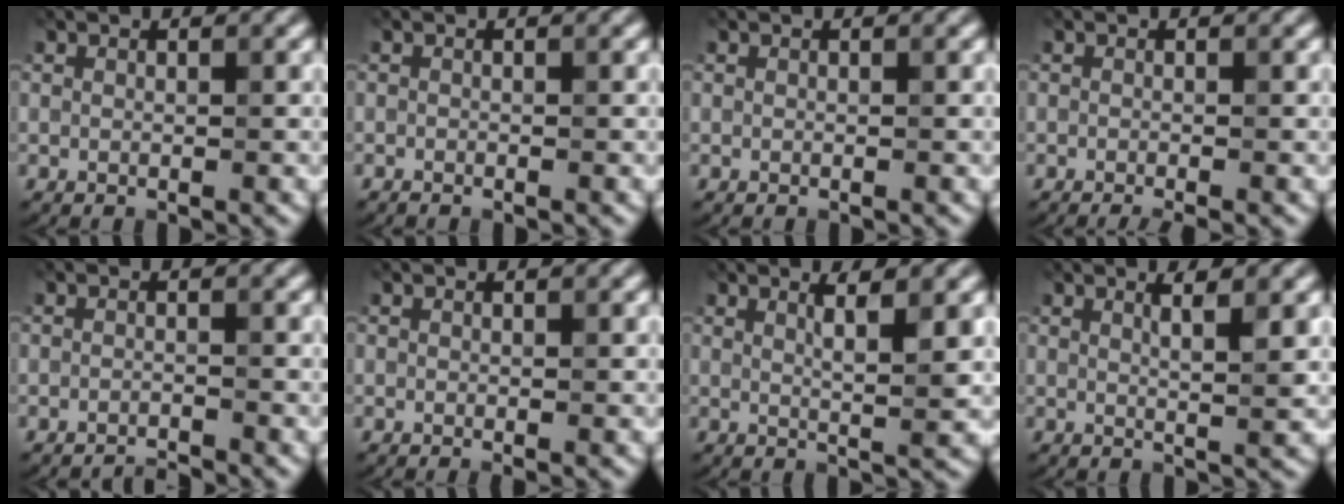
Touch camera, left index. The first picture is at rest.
{"total": 0.0}
{"total": 0.0}
{"total": 1.6, "force": [-0.8, 0.5, 1.3], "torque": [-0.010, -0.010, -0.013]}
{"total": 1.5, "force": [-1.4, 0.1, 0.4], "torque": [0.001, -0.003, -0.029]}
{"total": 0.6, "force": [-0.2, 0.1, 0.5], "torque": [-0.008, -0.006, -0.002]}
{"total": 3.0, "force": [1.3, 0.7, 2.7], "torque": [-0.031, -0.001, 0.018]}
{"total": 2.6, "force": [1.2, 0.6, 2.2], "torque": [-0.023, 0.001, 0.013]}